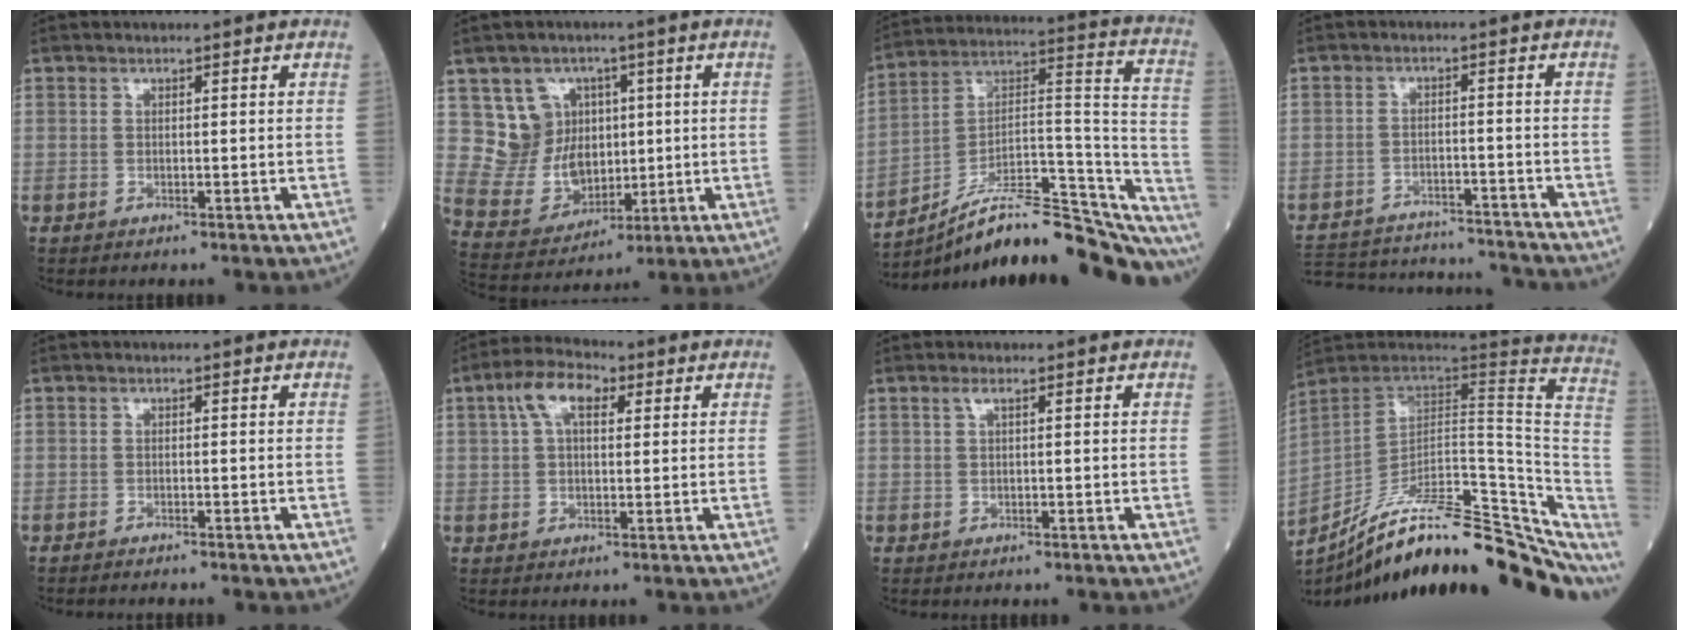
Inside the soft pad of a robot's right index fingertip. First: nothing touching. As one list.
[{"total": 9.6, "force": [2.8, 8.7, 3.0], "torque": [-0.067, 0.028, 0.072]}, {"total": 27.6, "force": [-23.2, 4.5, 14.3], "torque": [-0.139, 0.039, -0.341]}, {"total": 20.5, "force": [-19.5, 3.0, 5.8], "torque": [-0.137, -0.011, -0.272]}, {"total": 2.3, "force": [-2.1, -0.1, 0.9], "torque": [-0.014, -0.002, -0.025]}, {"total": 6.5, "force": [2.5, 2.9, 5.2], "torque": [-0.108, 0.027, 0.043]}, {"total": 0.8, "force": [0.4, -0.1, 0.7], "torque": [-0.019, 0.006, 0.008]}, {"total": 29.6, "force": [-22.1, 8.0, 18.0], "torque": [-0.205, 0.001, -0.313]}]